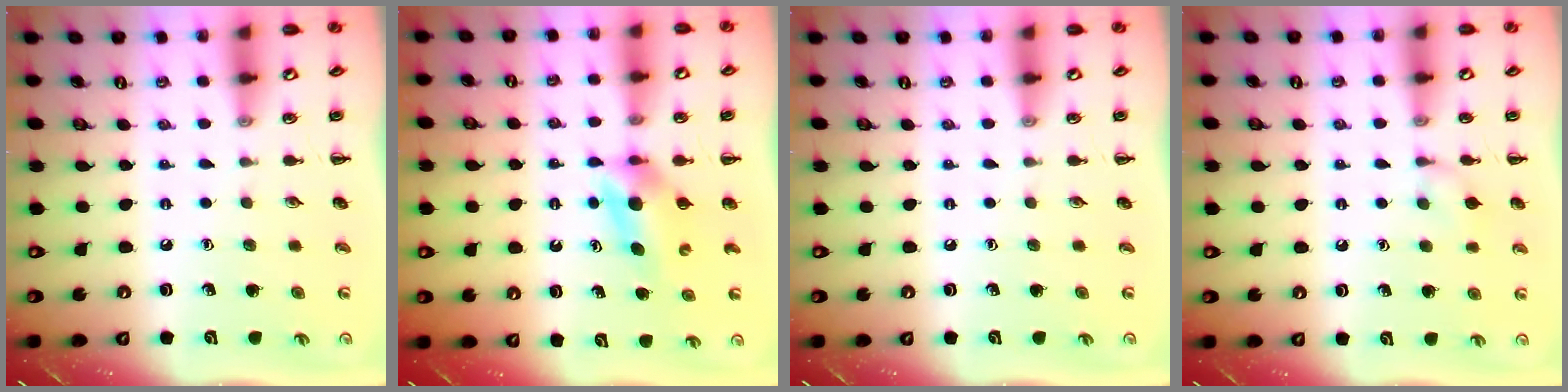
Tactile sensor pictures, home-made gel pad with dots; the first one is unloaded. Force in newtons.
{"total": 4.5, "press": 4.4, "slide": 0.5}
{"total": 0.0}
{"total": 6.9, "press": 6.5, "slide": 2.2}